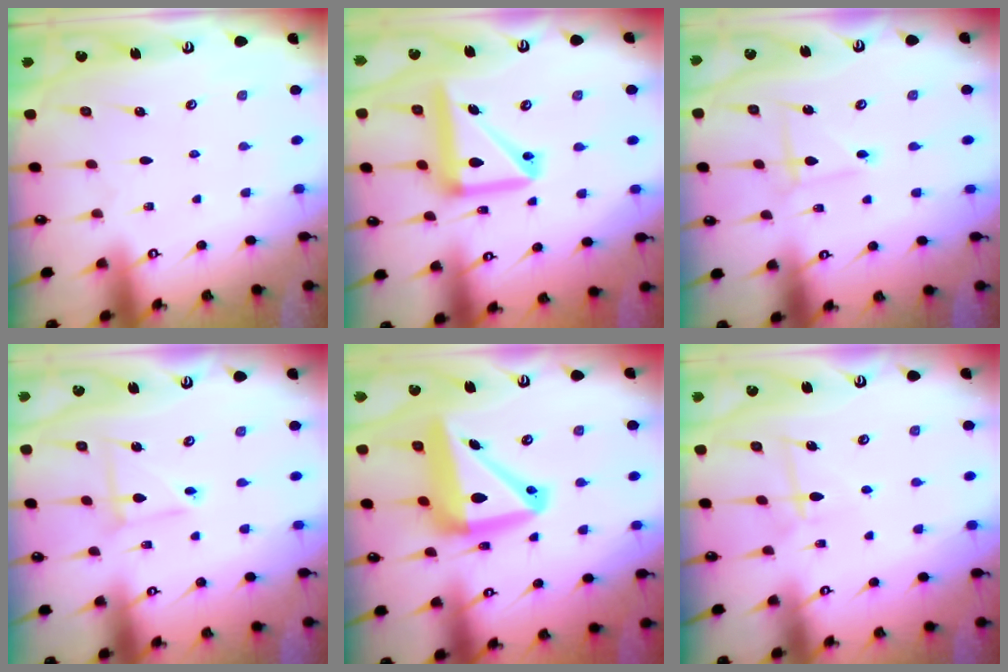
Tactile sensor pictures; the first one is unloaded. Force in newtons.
{"total": 15.3, "press": 15.2, "slide": 1.7}
{"total": 1.8, "press": 1.8, "slide": 0.2}
{"total": 3.1, "press": 3.0, "slide": 0.3}
{"total": 15.6, "press": 15.5, "slide": 1.9}
{"total": 6.5, "press": 6.4, "slide": 1.0}